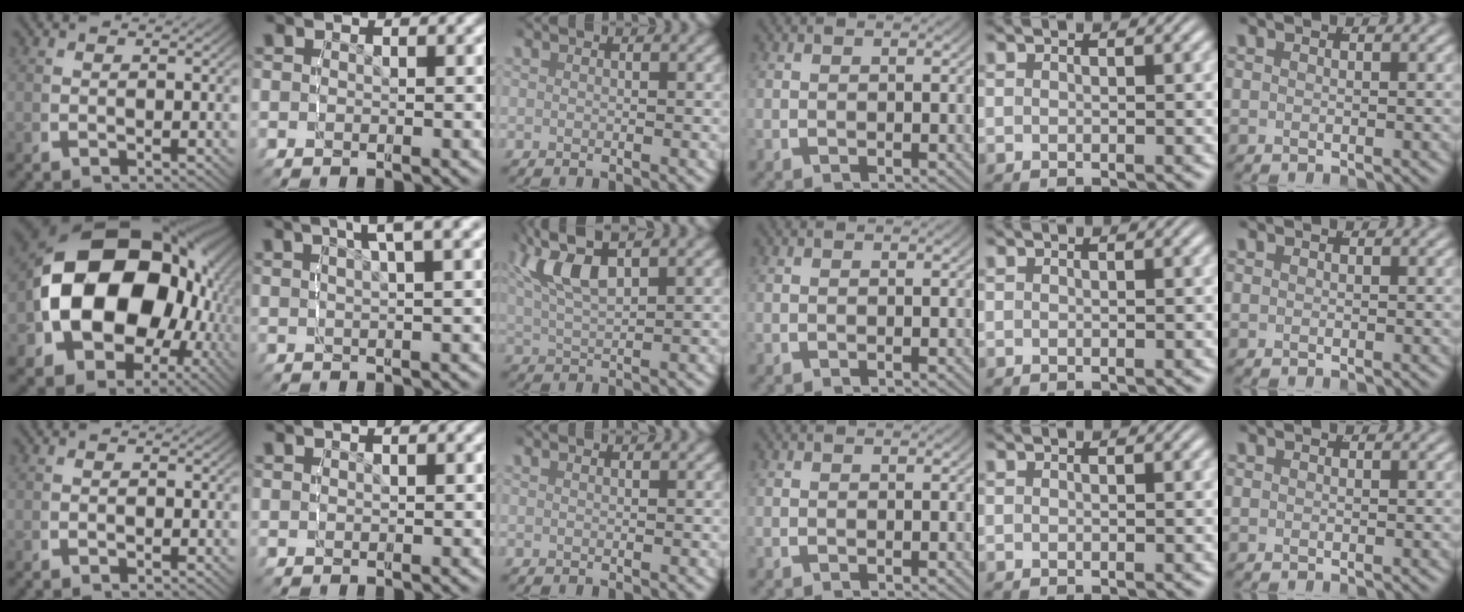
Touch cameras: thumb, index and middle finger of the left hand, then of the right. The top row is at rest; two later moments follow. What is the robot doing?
{"motion": "lift_and_place", "object": "glasses"}